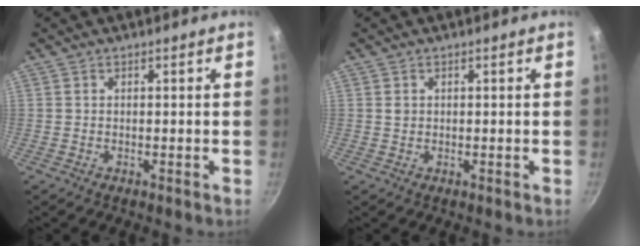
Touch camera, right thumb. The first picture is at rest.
{"total": 0.8, "force": [0.2, 0.7, 0.4], "torque": [-0.005, 0.001, 0.004]}